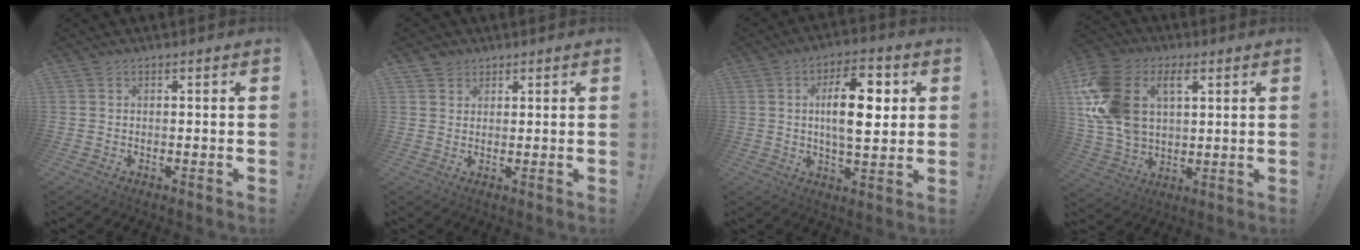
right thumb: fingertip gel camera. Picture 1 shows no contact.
{"total": 2.8, "force": [2.0, 2.0, 0.2], "torque": [0.001, -0.010, 0.035]}
{"total": 14.2, "force": [2.6, 6.1, 12.5], "torque": [-0.186, 0.001, 0.038]}
{"total": 19.0, "force": [6.6, 12.7, 12.4], "torque": [-0.241, -0.021, 0.121]}